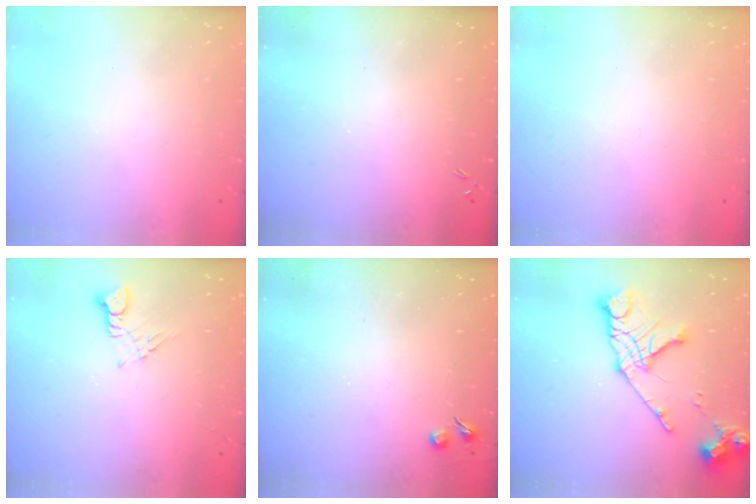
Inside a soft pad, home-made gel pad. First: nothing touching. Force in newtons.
{"total": 0.0}
{"total": 0.0}
{"total": 3.9, "press": 3.9, "slide": 0.5}
{"total": 2.3, "press": 2.3, "slide": 0.4}
{"total": 15.1, "press": 15.1, "slide": 1.6}